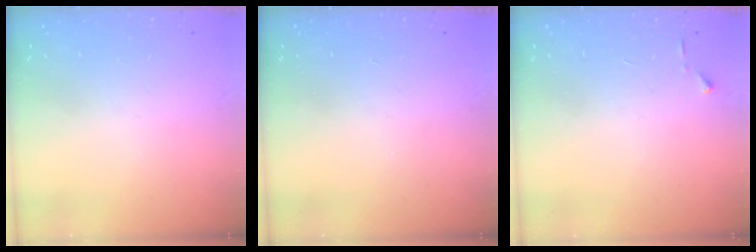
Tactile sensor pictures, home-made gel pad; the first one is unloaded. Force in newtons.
{"total": 0.0}
{"total": 3.2, "press": 3.2, "slide": 0.4}